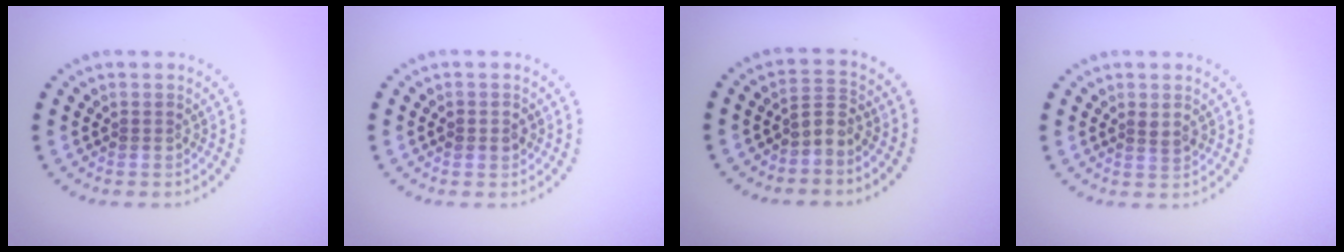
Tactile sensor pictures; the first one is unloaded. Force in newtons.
{"total": 0.9, "press": 0.9, "slide": 0.1}
{"total": 1.7, "press": 1.2, "slide": 1.1}
{"total": 1.0, "press": 0.9, "slide": 0.5}